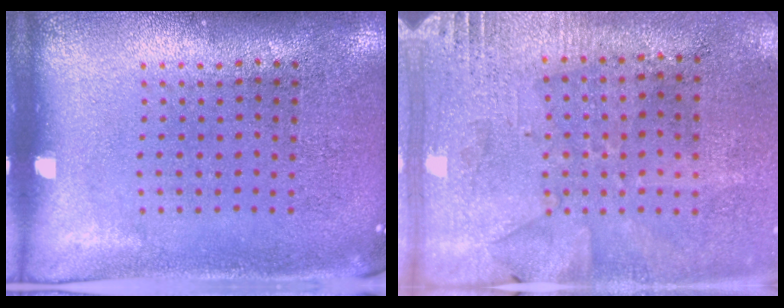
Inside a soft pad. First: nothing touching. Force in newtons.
{"total": 2.7, "press": 2.3, "slide": 1.5}